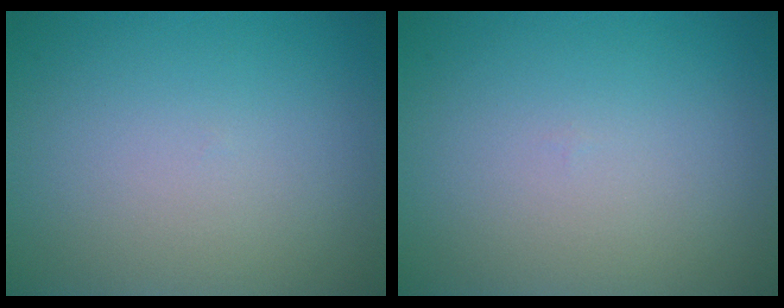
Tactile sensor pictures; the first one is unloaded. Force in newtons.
{"total": 0.0}